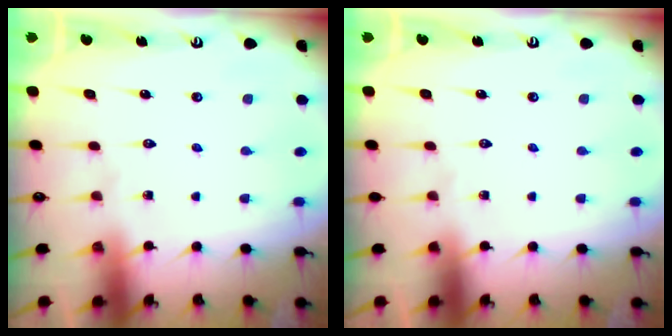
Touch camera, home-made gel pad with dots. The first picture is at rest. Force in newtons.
{"total": 0.0}